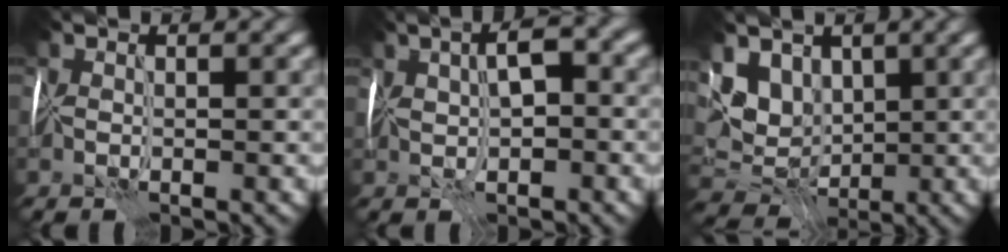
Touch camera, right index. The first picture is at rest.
{"total": 4.0, "force": [0.8, 1.9, 3.5], "torque": [-0.062, 0.007, 0.014]}
{"total": 7.1, "force": [2.7, 5.1, 4.1], "torque": [-0.080, 0.004, 0.047]}